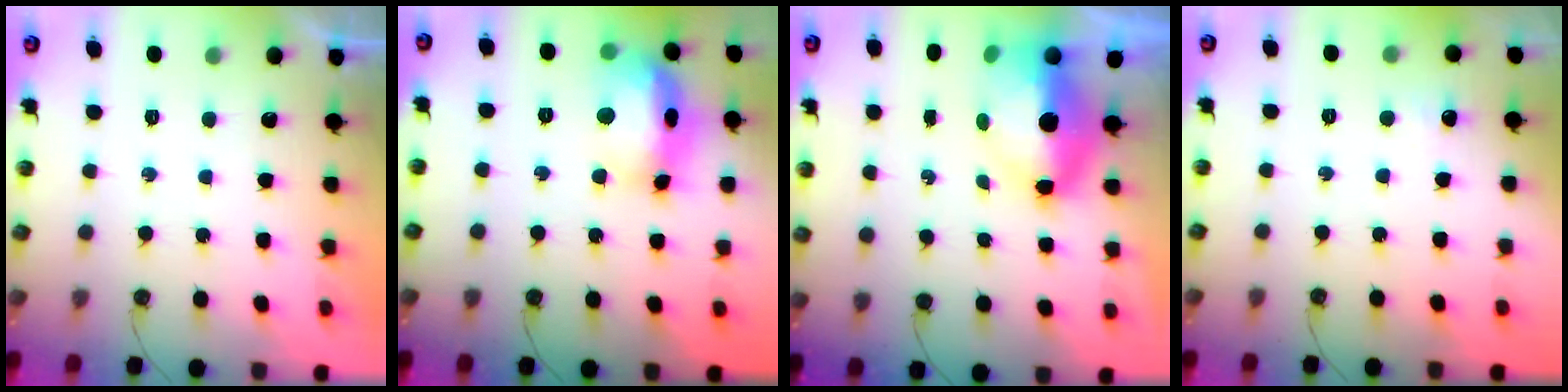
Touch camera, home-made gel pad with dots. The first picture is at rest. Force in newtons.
{"total": 15.6, "press": 15.5, "slide": 1.7}
{"total": 10.1, "press": 10.1, "slide": 1.3}
{"total": 3.9, "press": 3.8, "slide": 0.5}